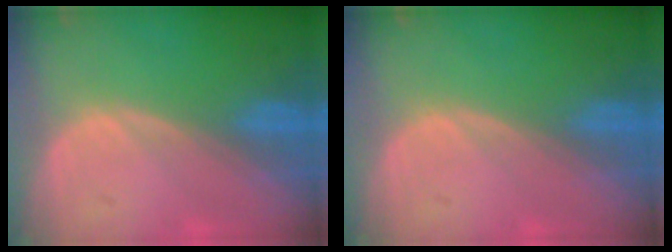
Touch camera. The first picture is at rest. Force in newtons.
{"total": 0.0}